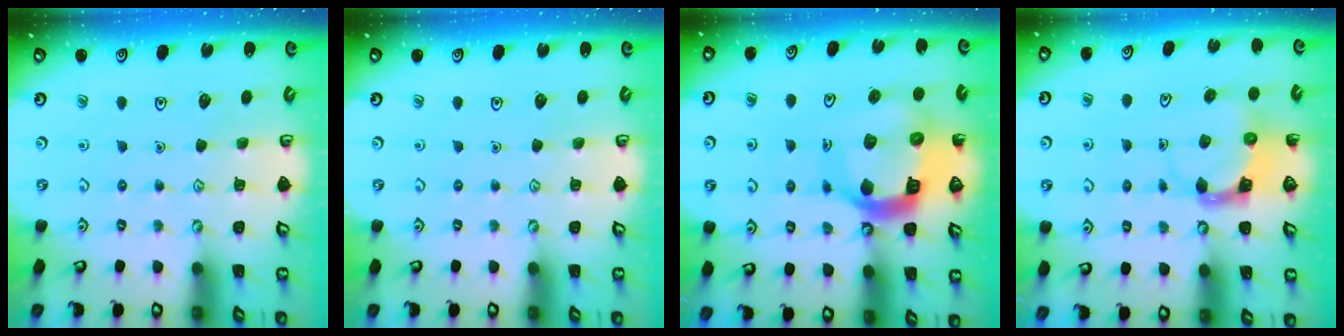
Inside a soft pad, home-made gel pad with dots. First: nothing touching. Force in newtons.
{"total": 0.0}
{"total": 15.5, "press": 15.4, "slide": 1.9}
{"total": 4.0, "press": 3.9, "slide": 0.4}